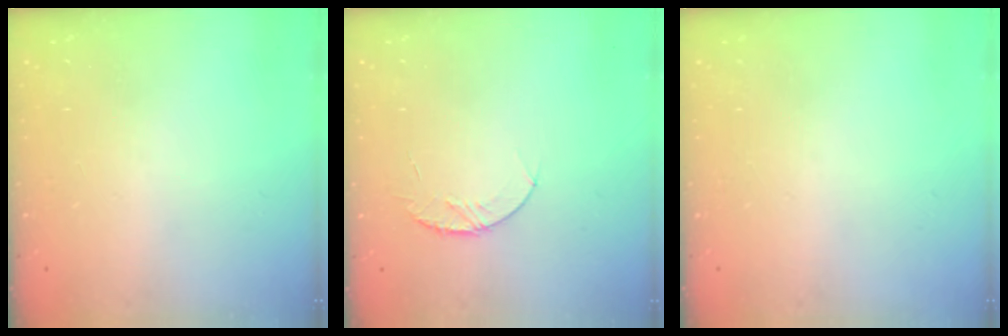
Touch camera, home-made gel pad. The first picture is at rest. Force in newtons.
{"total": 5.3, "press": 5.3, "slide": 0.6}
{"total": 0.0}